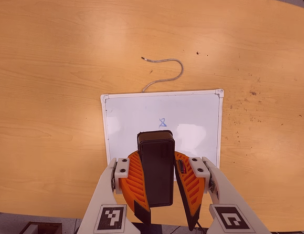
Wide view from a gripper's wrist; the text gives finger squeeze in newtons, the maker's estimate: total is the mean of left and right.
{"total": 10.8, "left": 9.9, "right": 11.8}